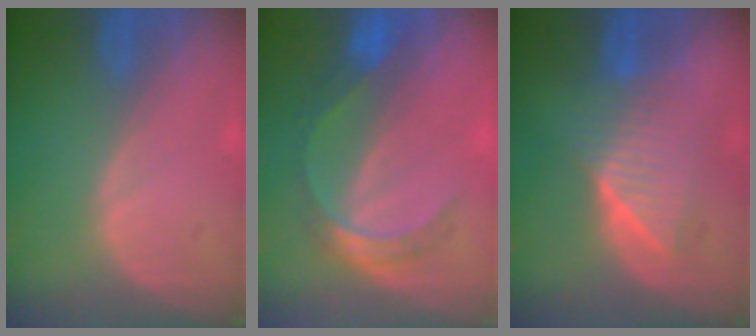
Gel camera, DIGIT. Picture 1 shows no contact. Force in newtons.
{"total": 6.3, "press": 5.4, "slide": 3.2}
{"total": 6.5, "press": 6.4, "slide": 0.9}